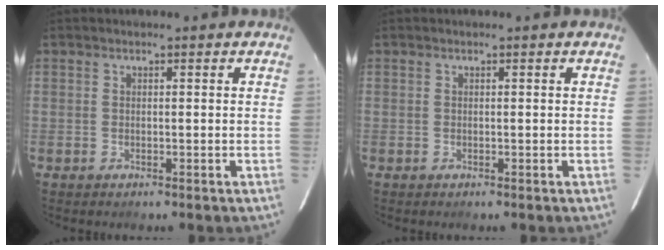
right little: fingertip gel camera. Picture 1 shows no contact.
{"total": 0.0}